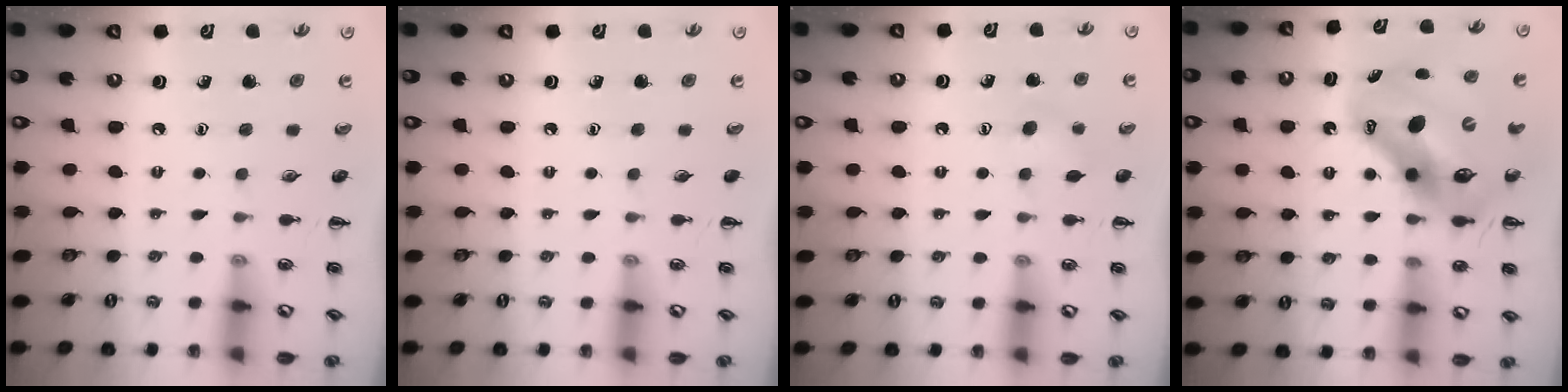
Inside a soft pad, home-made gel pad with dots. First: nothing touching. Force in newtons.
{"total": 0.0}
{"total": 3.0, "press": 2.9, "slide": 0.8}
{"total": 13.3, "press": 12.8, "slide": 3.5}